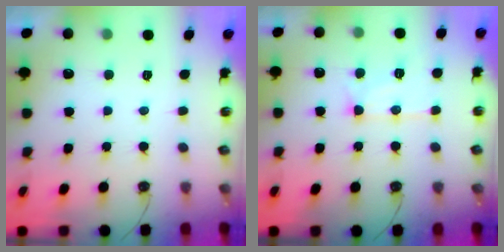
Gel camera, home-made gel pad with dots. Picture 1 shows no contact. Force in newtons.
{"total": 12.8, "press": 12.8, "slide": 0.8}